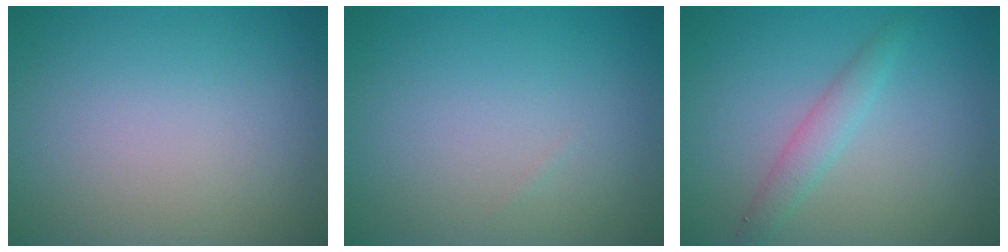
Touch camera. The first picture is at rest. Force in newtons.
{"total": 0.0}
{"total": 2.5, "press": 2.5, "slide": 0.1}